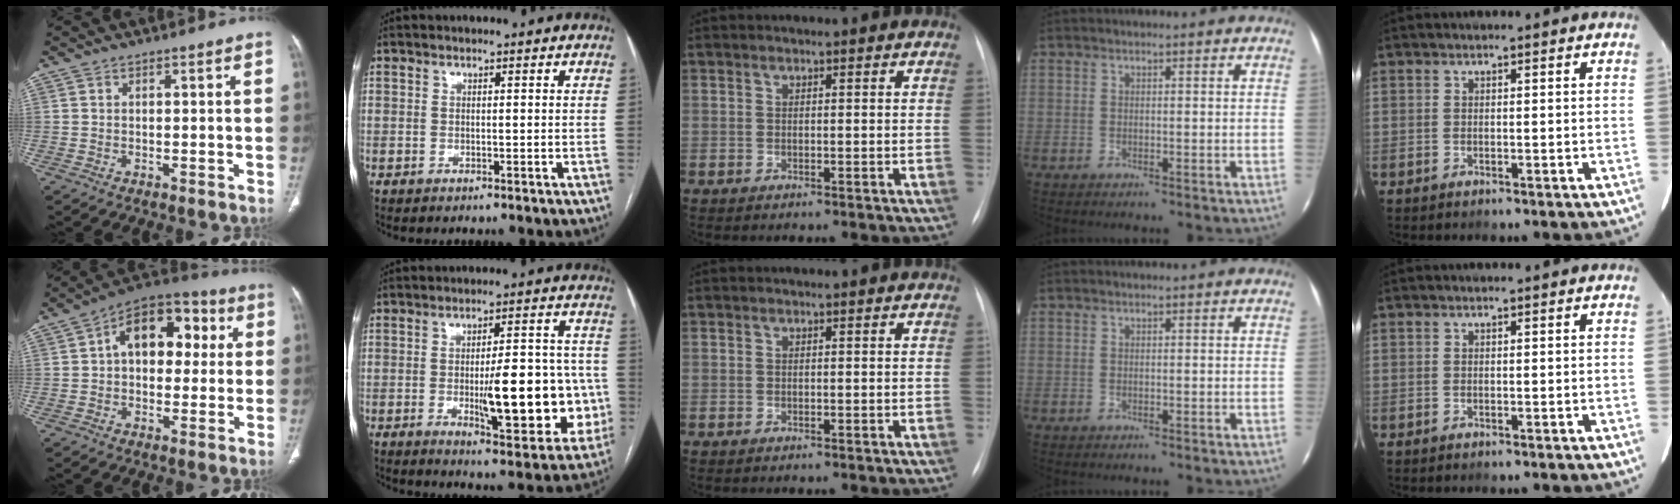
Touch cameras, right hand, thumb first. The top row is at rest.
{"thumb": {"total": 15.0, "force": [3.0, 9.5, 11.2], "torque": [-0.127, 0.028, 0.037]}, "index": {"total": 15.4, "force": [-2.8, 4.2, 14.6], "torque": [-0.192, 0.011, -0.028]}}